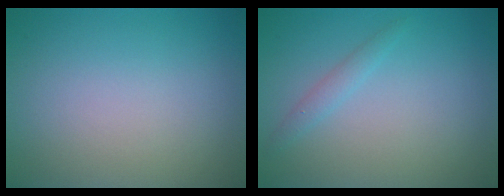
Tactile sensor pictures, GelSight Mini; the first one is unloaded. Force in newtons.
{"total": 1.1, "press": 1.1, "slide": 0.0}